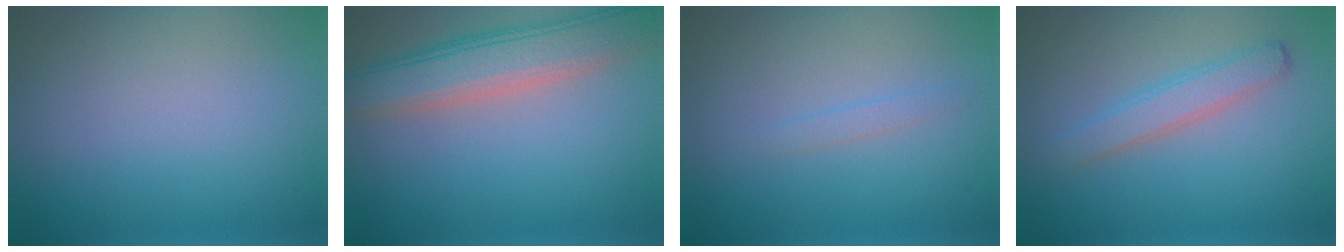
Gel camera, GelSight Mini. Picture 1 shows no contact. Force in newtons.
{"total": 6.2, "press": 6.2, "slide": 0.4}
{"total": 0.8, "press": 0.8, "slide": 0.1}
{"total": 2.5, "press": 2.5, "slide": 0.1}